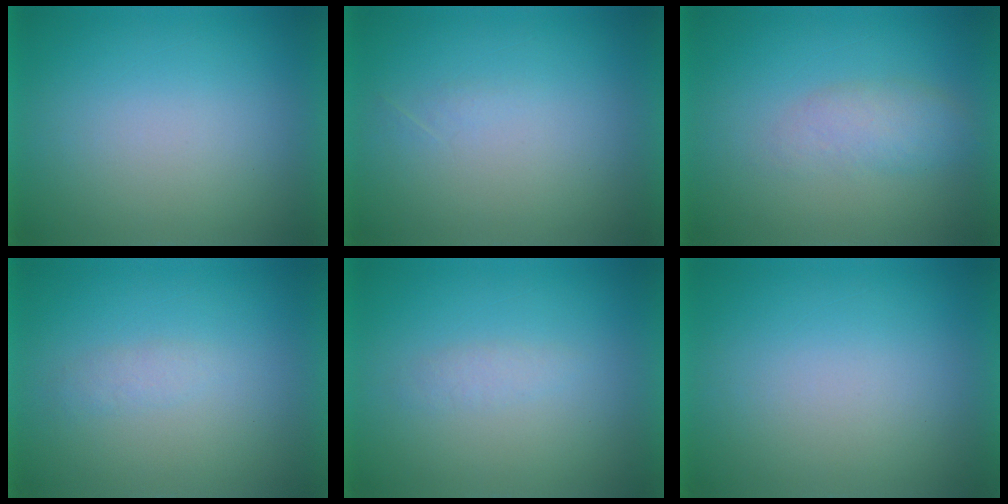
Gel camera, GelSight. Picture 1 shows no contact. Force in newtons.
{"total": 1.0}
{"total": 3.9}
{"total": 1.5}
{"total": 1.3}
{"total": 0.0}